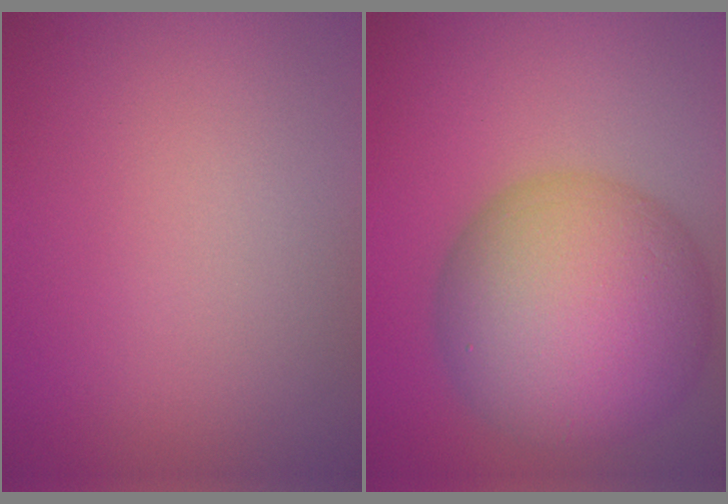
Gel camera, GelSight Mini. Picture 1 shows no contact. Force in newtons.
{"total": 12.1, "press": 12.1, "slide": 0.5}